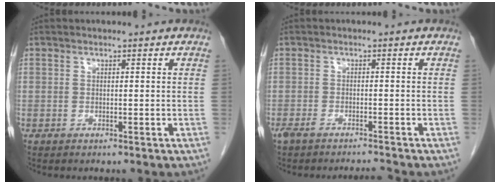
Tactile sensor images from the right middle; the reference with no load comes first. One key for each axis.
{"total": 3.3, "fx": -3.1, "fy": -0.2, "fz": 1.1, "tx": -0.021, "ty": -0.006, "tz": -0.052}